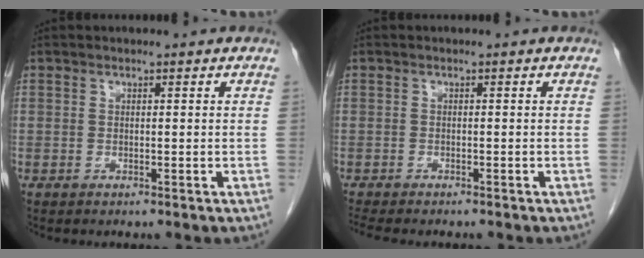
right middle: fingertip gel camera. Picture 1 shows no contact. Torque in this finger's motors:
{"motor_torque": [0.26, -0.21, 0.03, 0.01]}